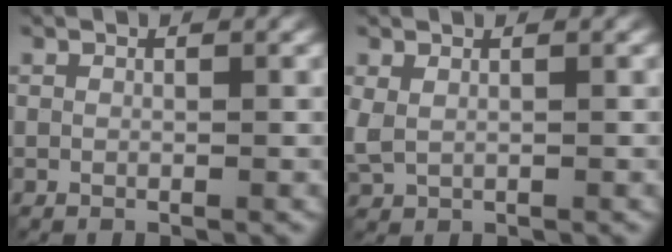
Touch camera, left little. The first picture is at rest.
{"total": 1.7, "force": [0.3, 1.2, 1.2], "torque": [-0.040, -0.001, 0.010]}